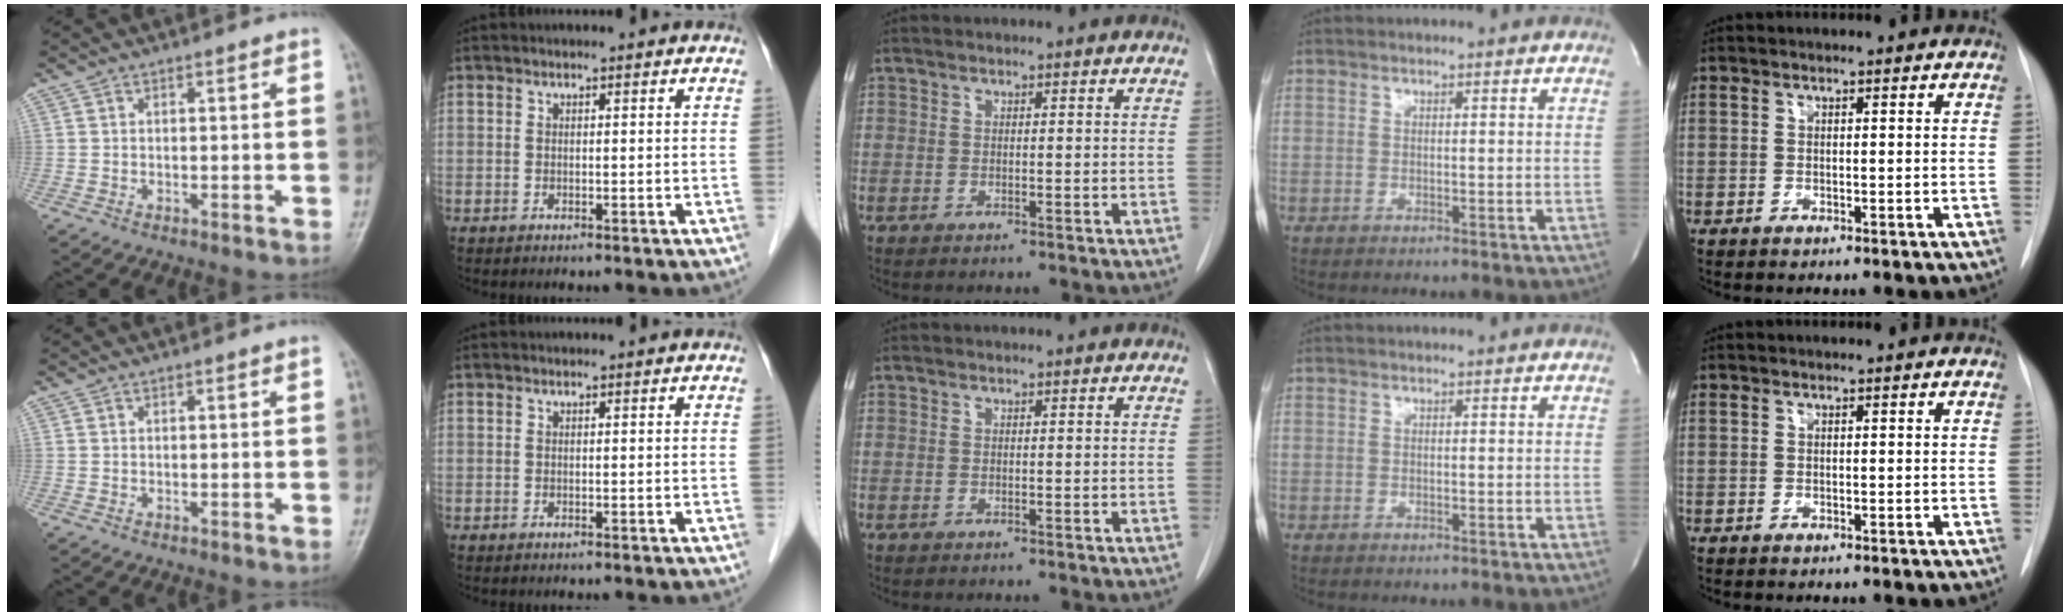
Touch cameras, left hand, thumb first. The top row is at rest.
{}